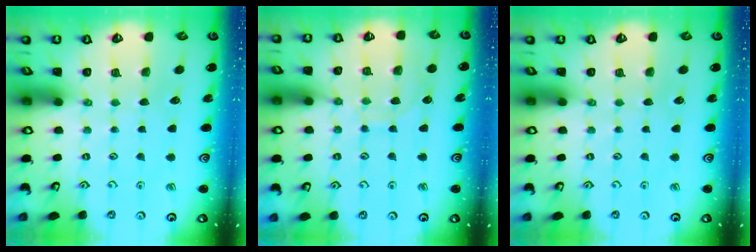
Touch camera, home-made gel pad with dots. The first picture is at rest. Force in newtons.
{"total": 8.4, "press": 8.4, "slide": 0.7}
{"total": 0.0}